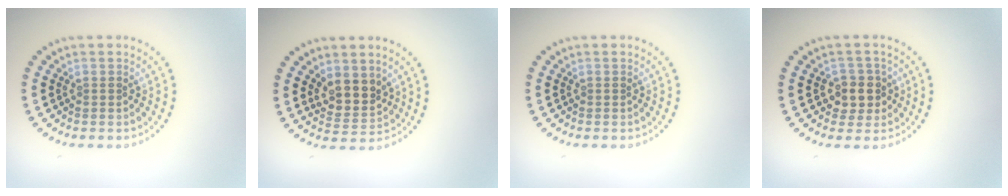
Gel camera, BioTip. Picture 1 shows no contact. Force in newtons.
{"total": 3.0, "press": 2.5, "slide": 1.6}
{"total": 0.0}
{"total": 2.5, "press": 2.3, "slide": 0.9}